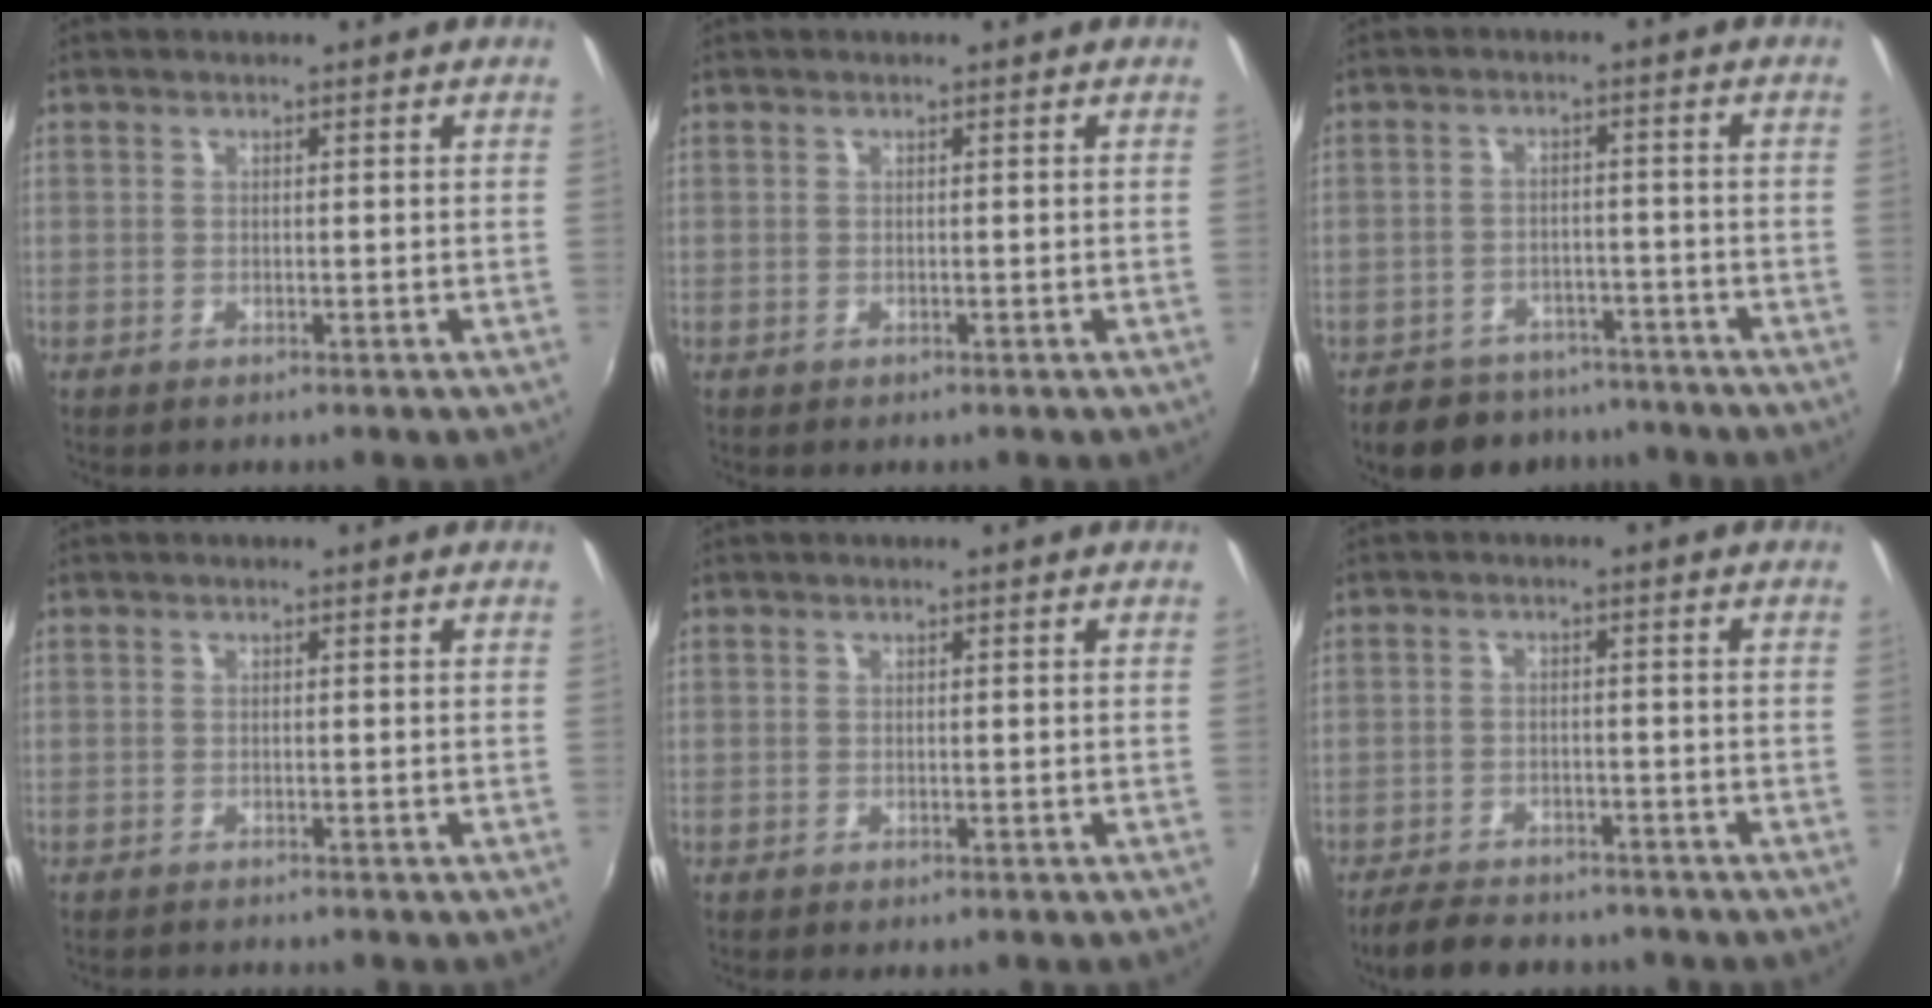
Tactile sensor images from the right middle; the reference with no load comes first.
{"total": 0.0}
{"total": 11.5, "force": [-9.5, 5.8, 3.1], "torque": [-0.079, 0.010, -0.126]}
{"total": 1.7, "force": [-1.7, 0.2, 0.3], "torque": [-0.013, -0.011, -0.029]}
{"total": 0.6, "force": [-0.5, 0.4, 0.1], "torque": [-0.003, -0.004, -0.011]}
{"total": 9.5, "force": [-8.0, 3.6, 3.6], "torque": [-0.088, -0.007, -0.123]}